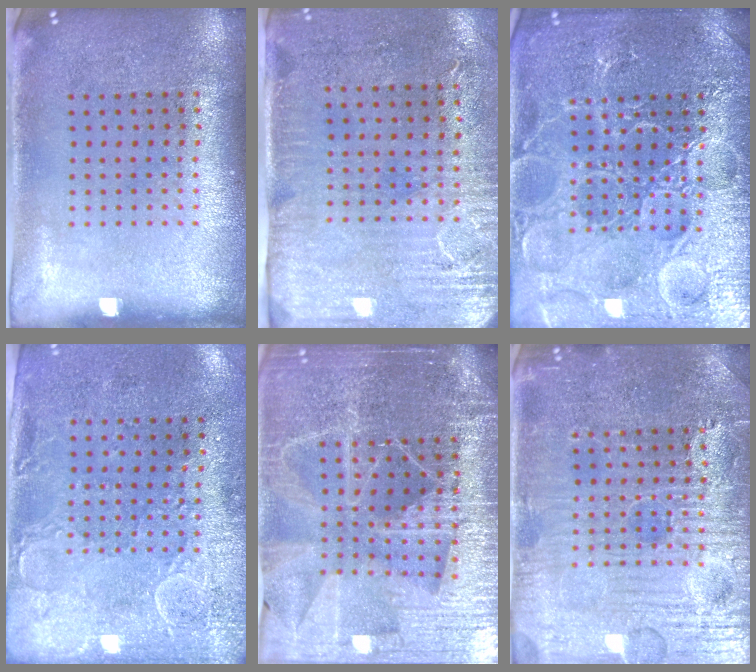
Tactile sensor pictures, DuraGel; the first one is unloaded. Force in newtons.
{"total": 2.9, "press": 2.4, "slide": 1.6}
{"total": 5.7, "press": 5.7, "slide": 0.7}
{"total": 3.0, "press": 2.3, "slide": 1.9}
{"total": 5.5, "press": 4.9, "slide": 2.4}
{"total": 4.7, "press": 4.6, "slide": 0.8}